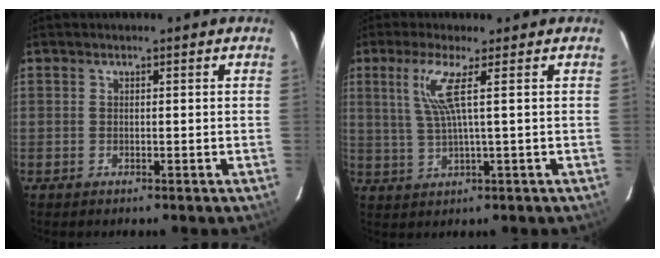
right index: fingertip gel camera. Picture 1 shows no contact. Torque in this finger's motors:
{"motor_torque": [0.61, 0.09, 0.49, 0.12]}